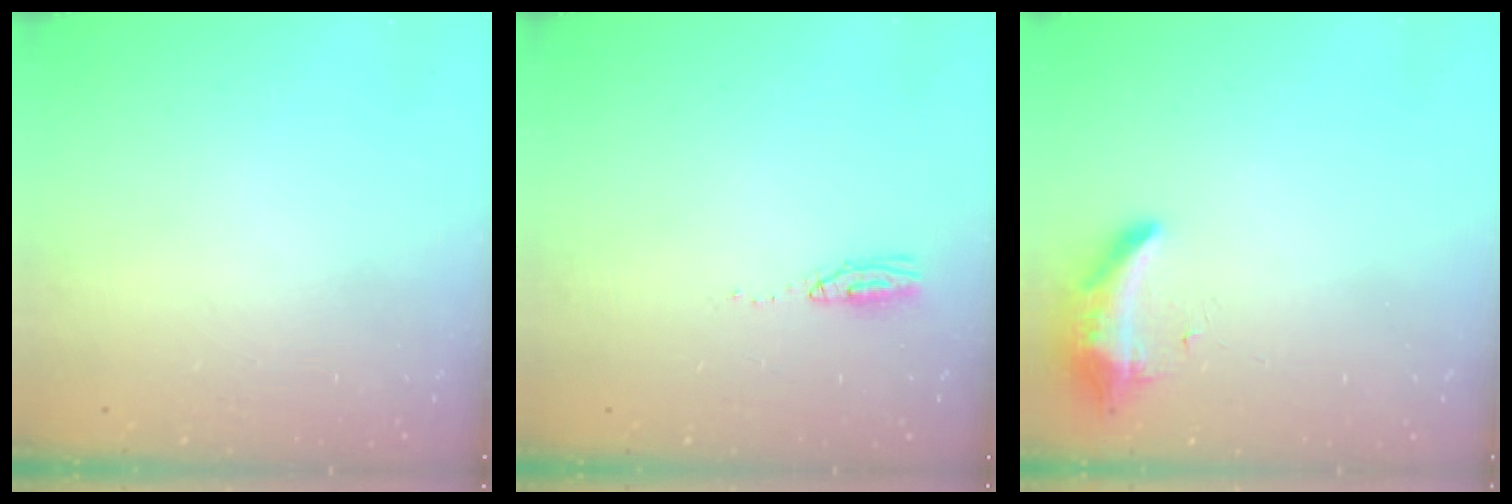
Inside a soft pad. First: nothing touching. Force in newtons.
{"total": 9.3, "press": 5.1, "slide": 7.7}
{"total": 8.3, "press": 8.3, "slide": 0.1}